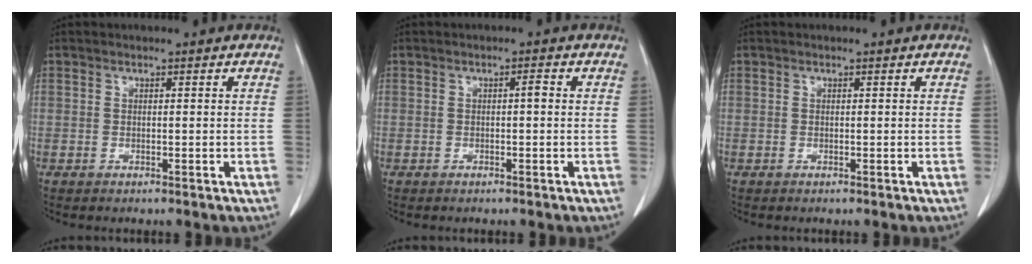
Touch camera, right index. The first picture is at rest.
{"total": 0.9, "force": [0.0, 0.1, 0.9], "torque": [-0.015, 0.002, 0.000]}
{"total": 0.0}